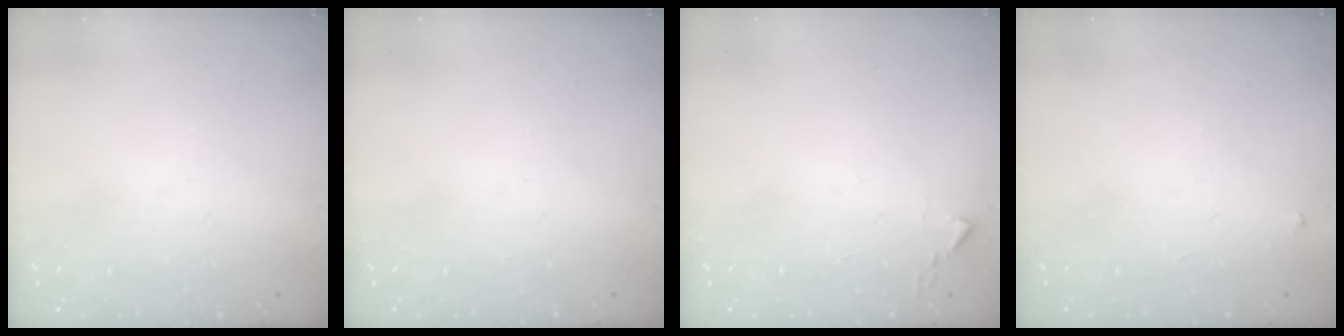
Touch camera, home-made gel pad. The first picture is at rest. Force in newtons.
{"total": 0.0}
{"total": 2.4, "press": 2.4, "slide": 0.3}
{"total": 2.1, "press": 2.1, "slide": 0.1}